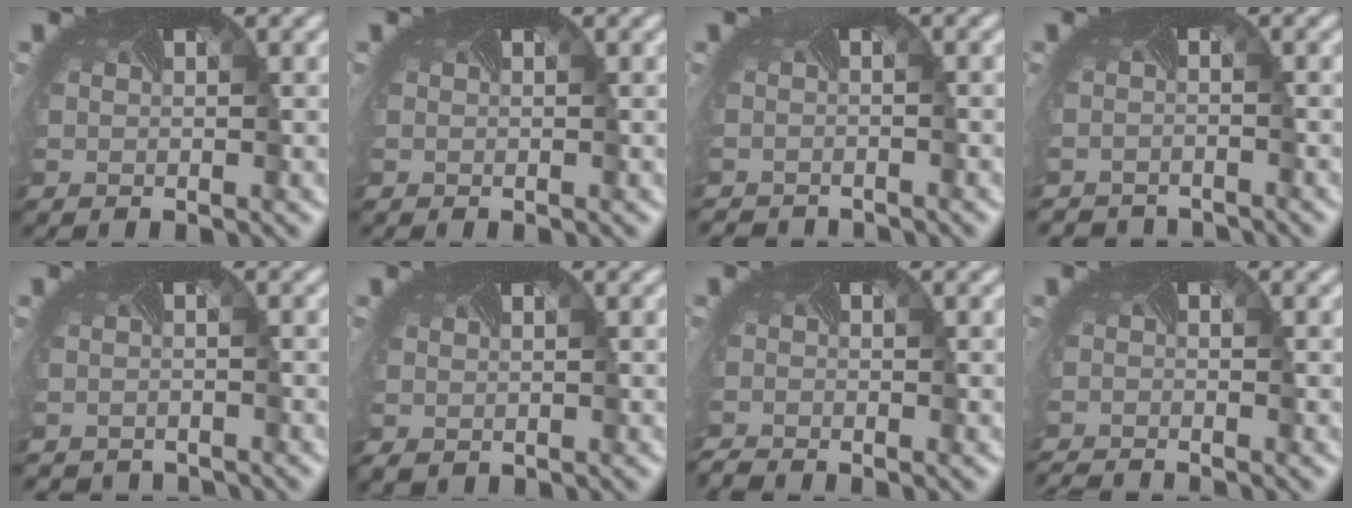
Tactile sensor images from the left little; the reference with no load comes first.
{"total": 0.0}
{"total": 2.4, "force": [-2.3, 0.1, 0.5], "torque": [-0.008, -0.014, -0.040]}
{"total": 3.0, "force": [-3.0, 0.1, -0.4], "torque": [0.004, -0.020, -0.046]}
{"total": 1.9, "force": [-1.9, -0.1, -0.2], "torque": [-0.001, -0.022, -0.028]}
{"total": 0.5, "force": [-0.1, 0.4, 0.2], "torque": [-0.009, -0.001, 0.007]}
{"total": 1.7, "force": [-1.7, -0.4, -0.2], "torque": [-0.008, -0.015, -0.037]}
{"total": 2.4, "force": [-2.4, -0.2, 0.1], "torque": [-0.002, -0.020, -0.042]}